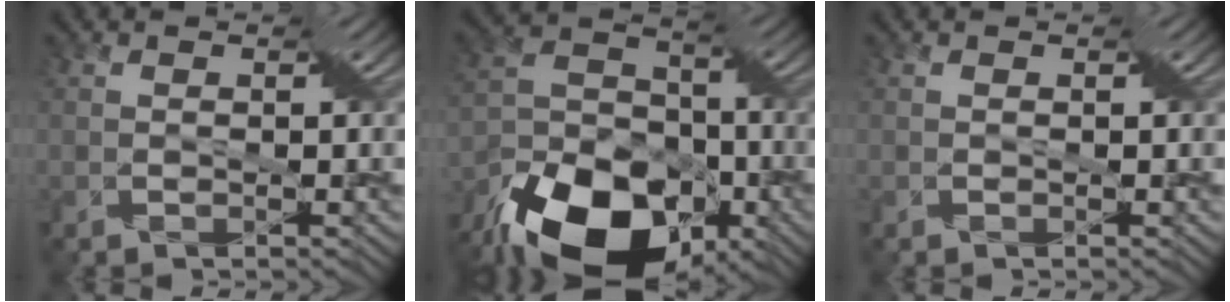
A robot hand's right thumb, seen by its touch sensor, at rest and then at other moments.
{"total": 19.3, "force": [-12.3, 10.5, 10.5], "torque": [-0.231, -0.039, -0.204]}
{"total": 0.0}